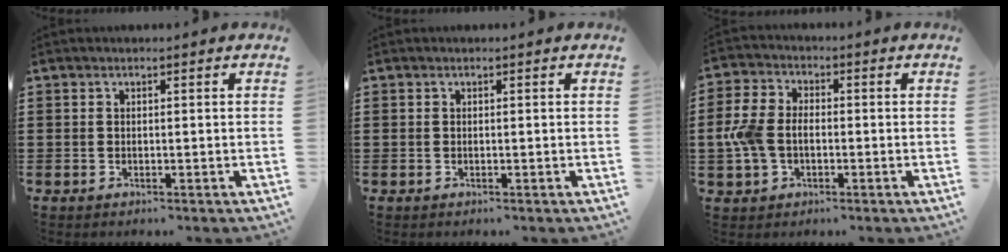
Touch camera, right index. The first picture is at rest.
{"total": 0.0}
{"total": 6.0, "force": [-0.9, 4.1, 4.2], "torque": [-0.117, 0.000, -0.026]}